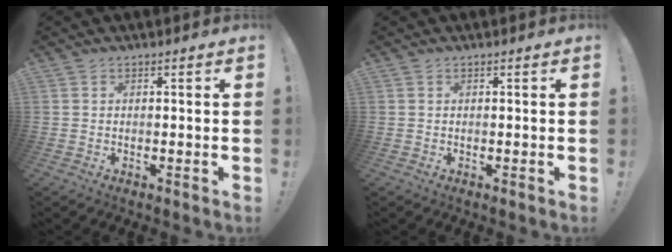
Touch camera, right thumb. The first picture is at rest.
{"total": 0.0}